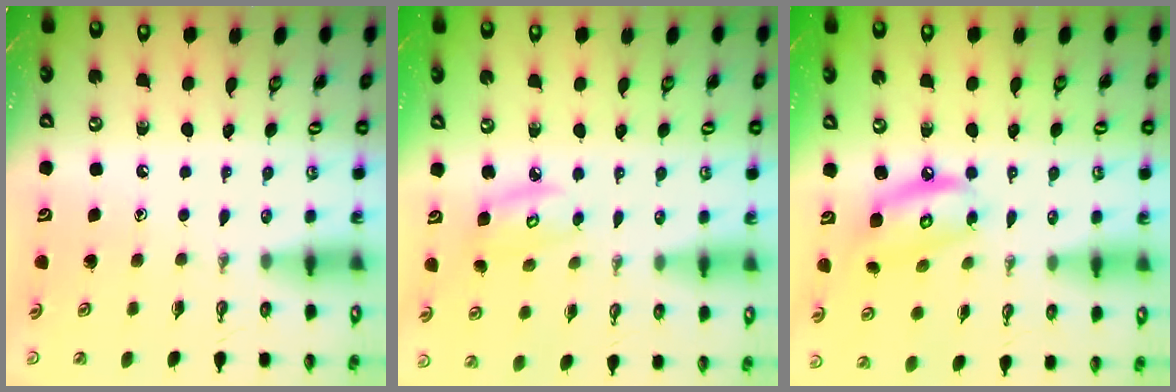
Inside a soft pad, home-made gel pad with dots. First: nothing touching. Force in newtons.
{"total": 5.5, "press": 5.5, "slide": 0.4}
{"total": 9.2, "press": 9.2, "slide": 0.8}